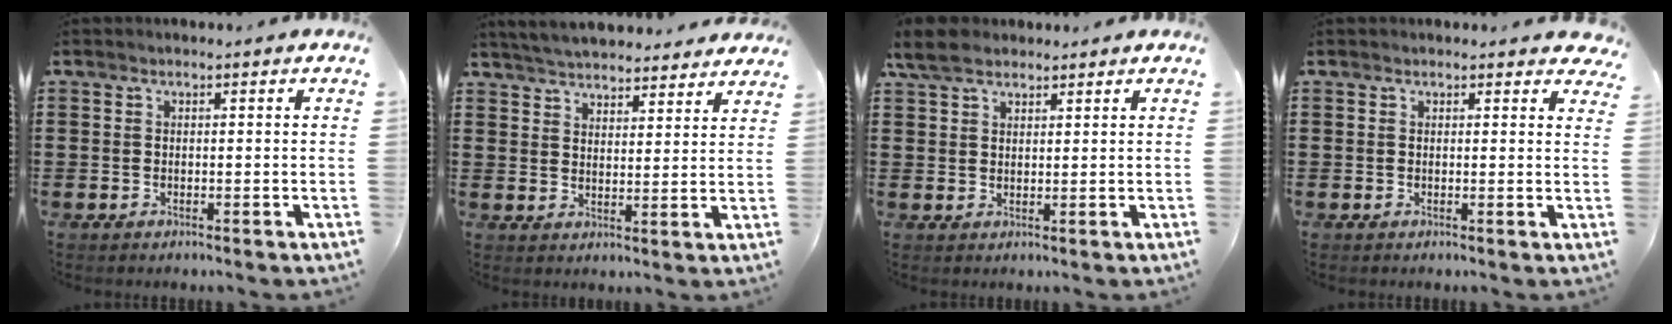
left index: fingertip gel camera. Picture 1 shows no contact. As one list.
[{"total": 4.8, "force": [4.8, 0.2, 0.4], "torque": [-0.027, -0.022, 0.086]}, {"total": 5.0, "force": [3.6, 2.3, 2.6], "torque": [-0.054, 0.002, 0.067]}, {"total": 1.4, "force": [1.3, 0.5, 0.4], "torque": [-0.004, 0.002, 0.023]}]